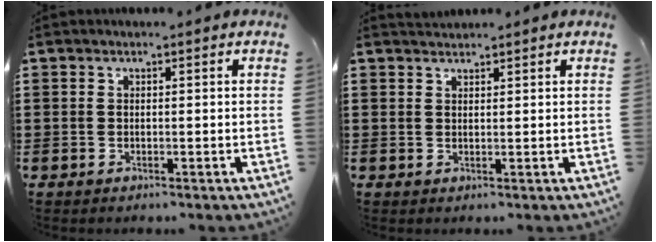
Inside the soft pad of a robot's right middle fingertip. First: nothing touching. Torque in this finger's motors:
{"motor_torque": [-0.13, -0.03, 0.04, -0.02]}